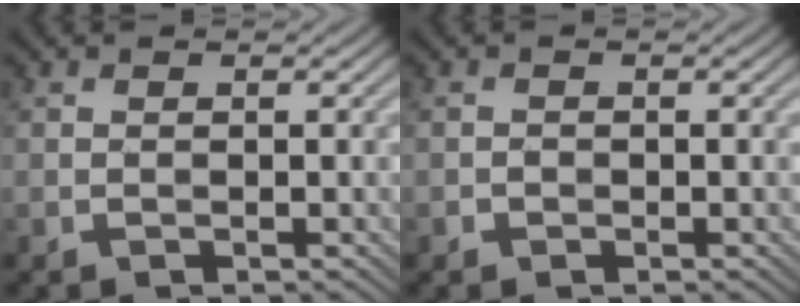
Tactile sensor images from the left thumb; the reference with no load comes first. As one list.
[{"total": 0.7, "force": [-0.2, 0.6, -0.2], "torque": [0.007, -0.002, -0.002]}]